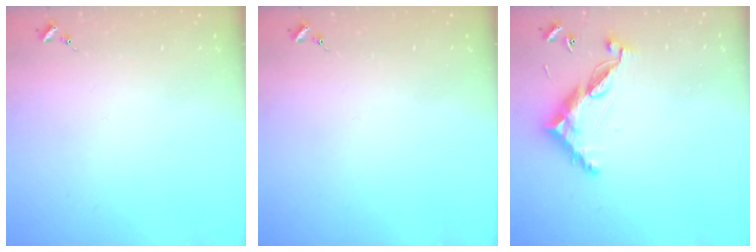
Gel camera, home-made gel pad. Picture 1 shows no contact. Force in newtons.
{"total": 0.0}
{"total": 10.4, "press": 10.4, "slide": 0.4}